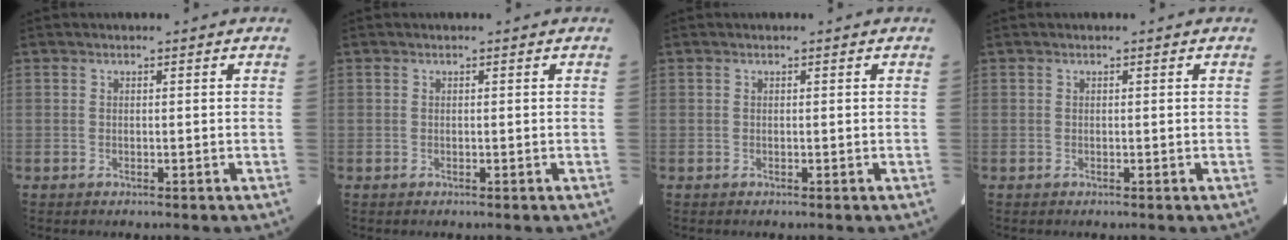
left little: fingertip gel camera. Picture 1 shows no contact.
{"total": 0.0}
{"total": 0.0}
{"total": 0.0}